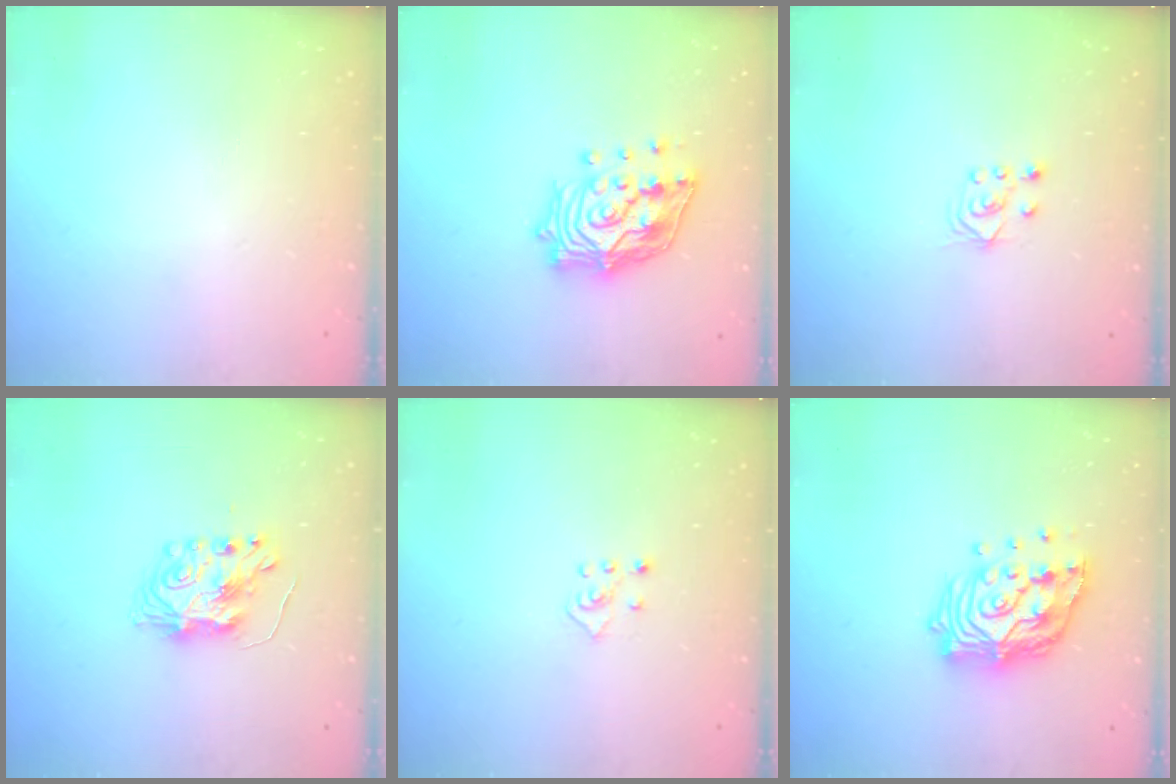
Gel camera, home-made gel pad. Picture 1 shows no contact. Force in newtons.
{"total": 18.1, "press": 17.9, "slide": 2.7}
{"total": 4.3, "press": 4.3, "slide": 0.6}
{"total": 8.1, "press": 8.1, "slide": 0.5}
{"total": 2.3, "press": 2.3, "slide": 0.5}
{"total": 17.0, "press": 16.8, "slide": 2.2}